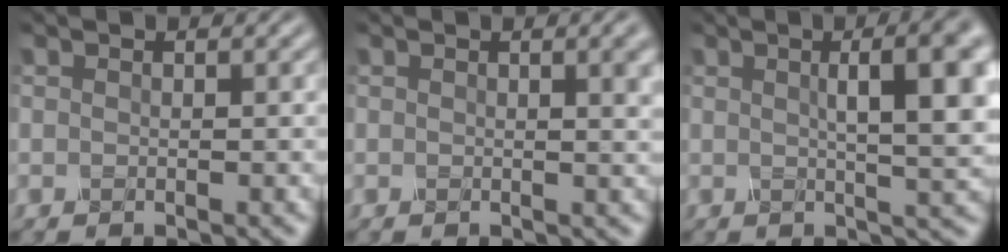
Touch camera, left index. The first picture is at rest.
{"total": 3.9, "force": [0.6, 1.7, 3.5], "torque": [-0.018, 0.018, 0.003]}
{"total": 8.4, "force": [1.4, 2.1, 8.0], "torque": [-0.074, 0.024, 0.020]}